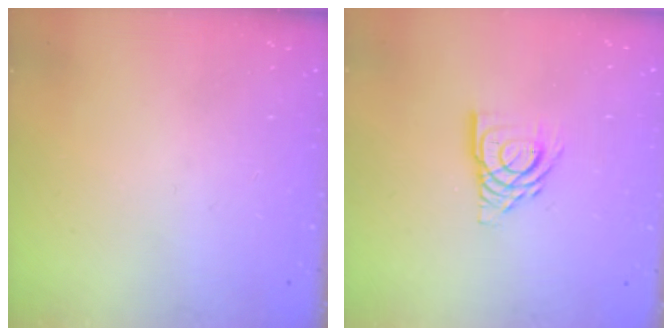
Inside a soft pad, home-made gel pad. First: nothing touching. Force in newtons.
{"total": 11.3, "press": 11.3, "slide": 1.3}